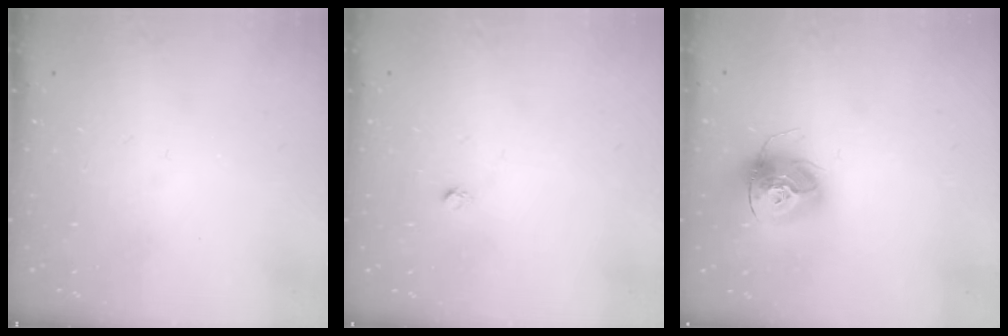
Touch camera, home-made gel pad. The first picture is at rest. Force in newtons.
{"total": 1.6, "press": 1.5, "slide": 0.1}
{"total": 14.6, "press": 14.5, "slide": 1.4}